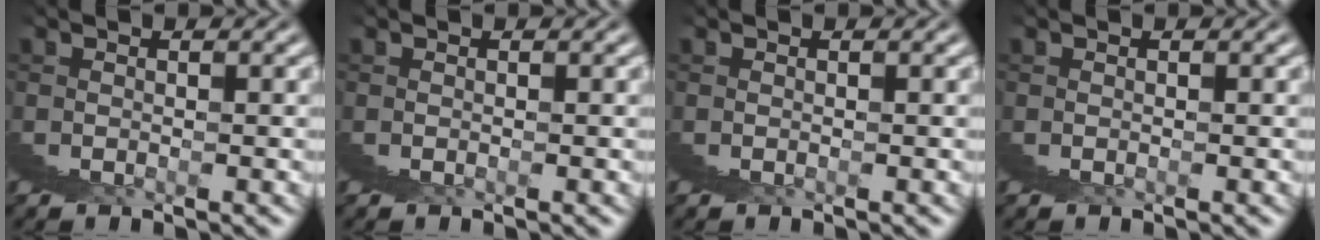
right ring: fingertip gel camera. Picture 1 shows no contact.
{"total": 0.0}
{"total": 0.0}
{"total": 0.0}